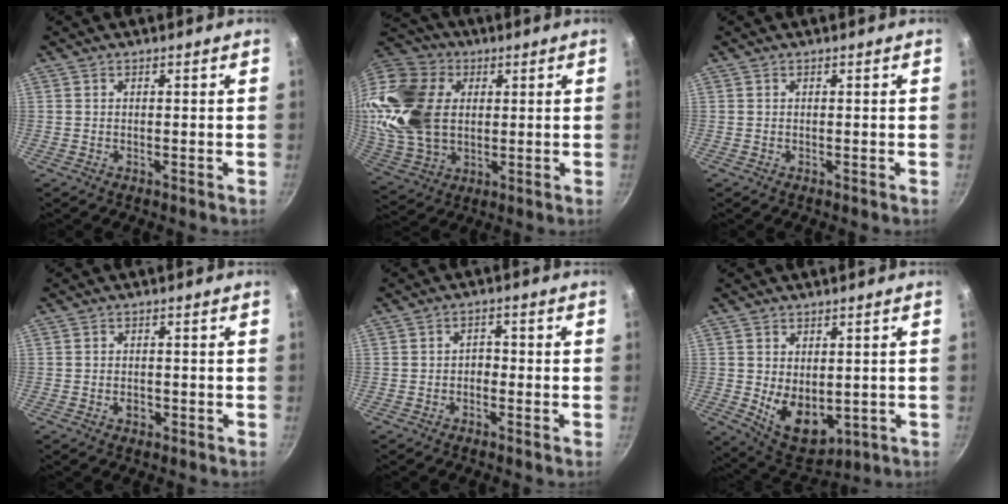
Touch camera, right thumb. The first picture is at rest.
{"total": 21.5, "force": [3.4, 15.5, 14.5], "torque": [-0.286, 0.005, 0.070]}
{"total": 0.0}
{"total": 1.7, "force": [-0.6, 1.3, 1.0], "torque": [-0.010, 0.008, -0.008]}
{"total": 2.1, "force": [-0.9, 1.5, 1.1], "torque": [-0.007, 0.015, -0.019]}
{"total": 9.6, "force": [-0.2, 6.4, 7.1], "torque": [-0.086, -0.022, 0.019]}